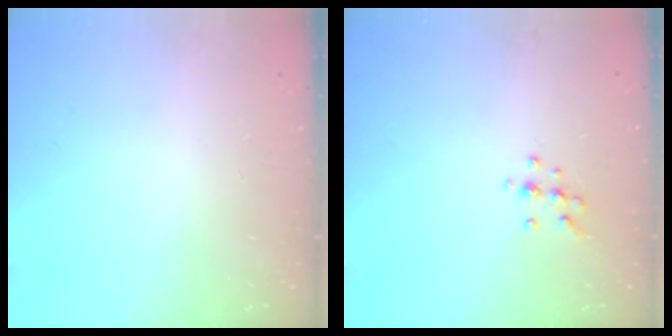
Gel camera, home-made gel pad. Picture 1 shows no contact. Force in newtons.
{"total": 7.1, "press": 7.0, "slide": 1.3}